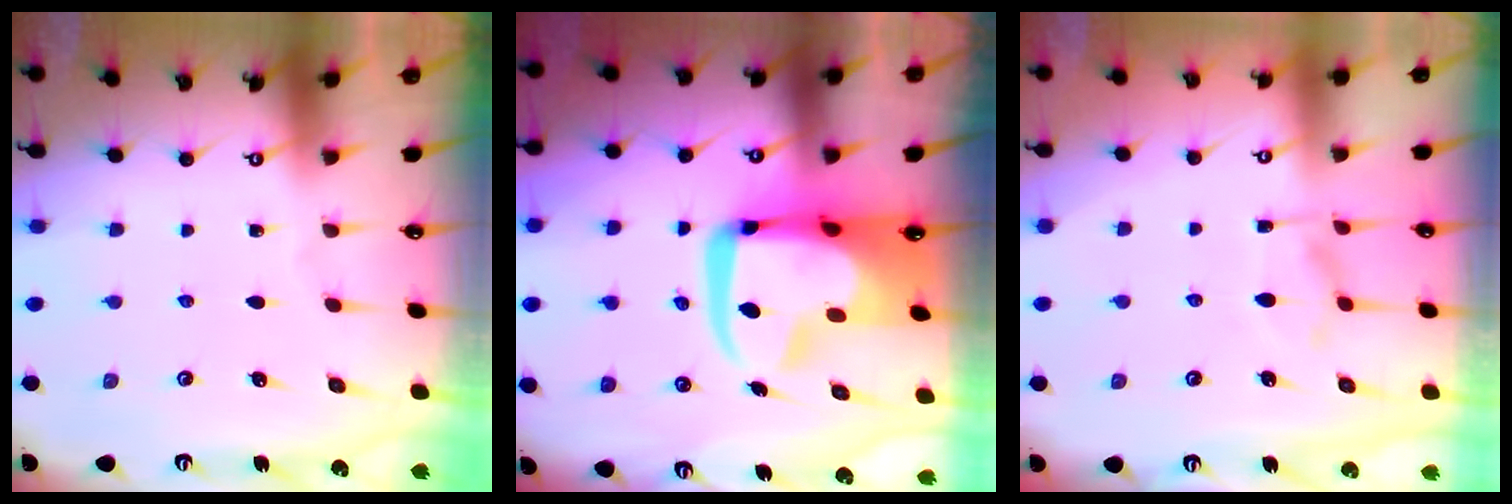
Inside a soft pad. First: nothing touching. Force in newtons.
{"total": 16.9, "press": 16.7, "slide": 2.7}
{"total": 3.8, "press": 3.6, "slide": 1.1}